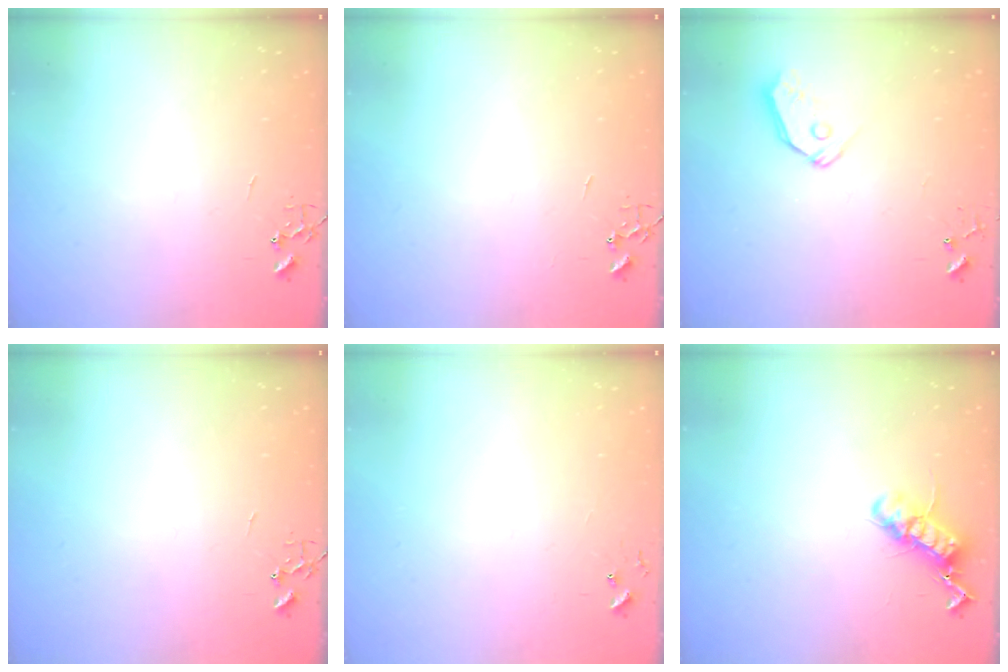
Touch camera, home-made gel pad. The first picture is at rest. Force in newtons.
{"total": 0.0}
{"total": 7.3, "press": 7.2, "slide": 0.8}
{"total": 0.0}
{"total": 4.7, "press": 4.7, "slide": 0.4}
{"total": 12.5, "press": 12.5, "slide": 0.4}